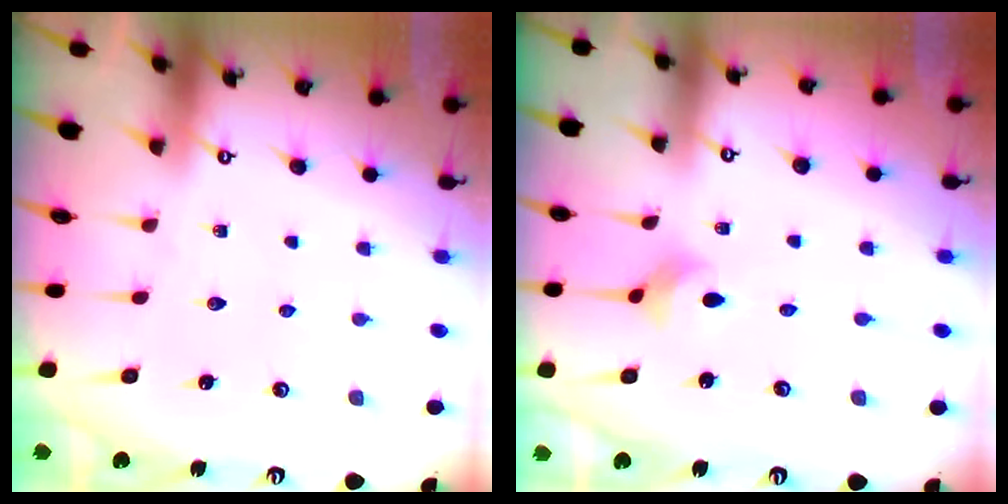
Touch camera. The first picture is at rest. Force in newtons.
{"total": 2.7, "press": 2.7, "slide": 0.5}